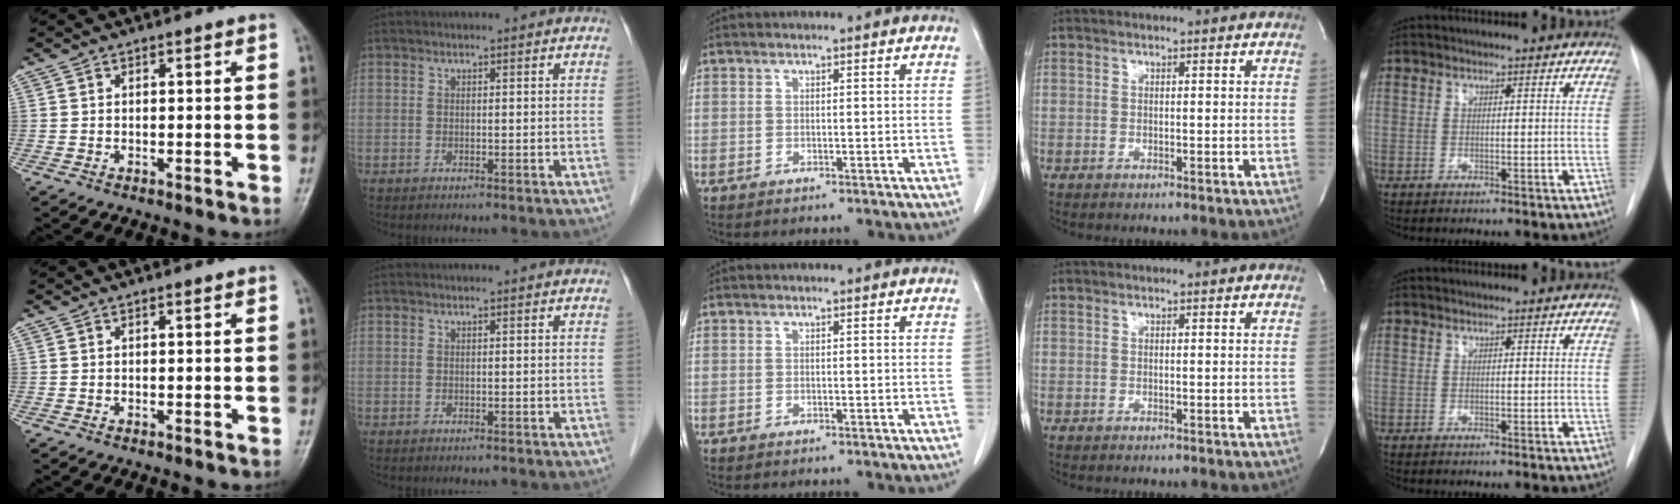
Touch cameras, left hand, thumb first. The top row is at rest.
{}